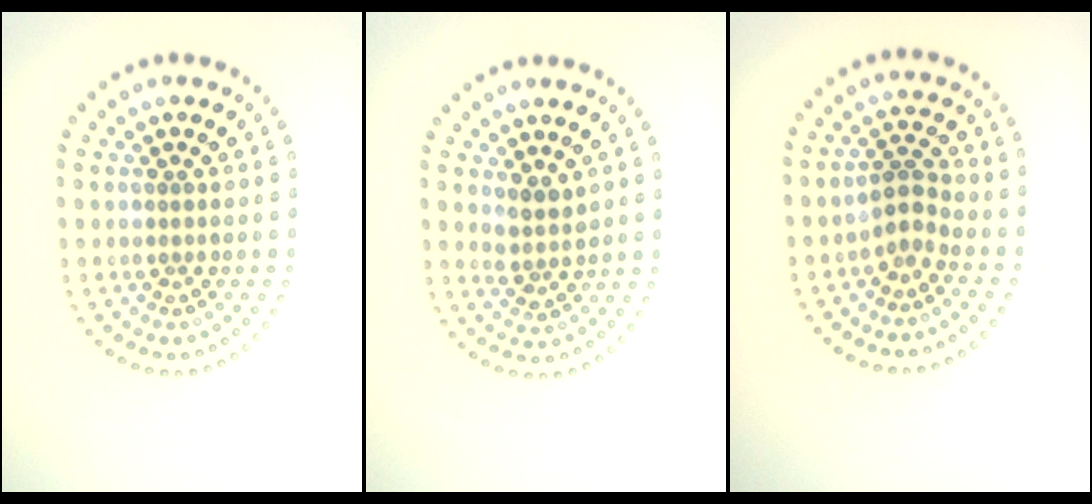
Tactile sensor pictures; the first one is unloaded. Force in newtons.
{"total": 1.9, "press": 1.5, "slide": 1.0}
{"total": 2.0, "press": 1.5, "slide": 1.3}